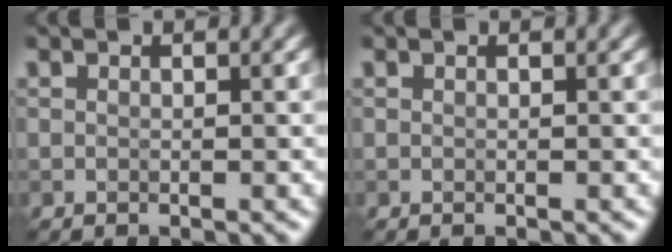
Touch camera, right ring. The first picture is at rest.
{"total": 0.0}